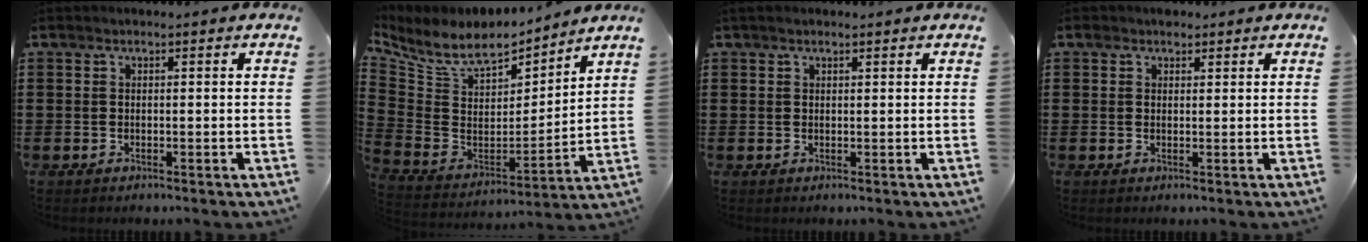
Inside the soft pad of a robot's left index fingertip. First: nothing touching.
{"total": 8.1, "force": [6.6, 3.3, 3.5], "torque": [-0.104, -0.042, 0.113]}
{"total": 0.8, "force": [0.6, 0.3, 0.5], "torque": [-0.011, 0.003, 0.011]}
{"total": 1.5, "force": [1.1, 0.9, 0.4], "torque": [-0.003, 0.003, 0.018]}